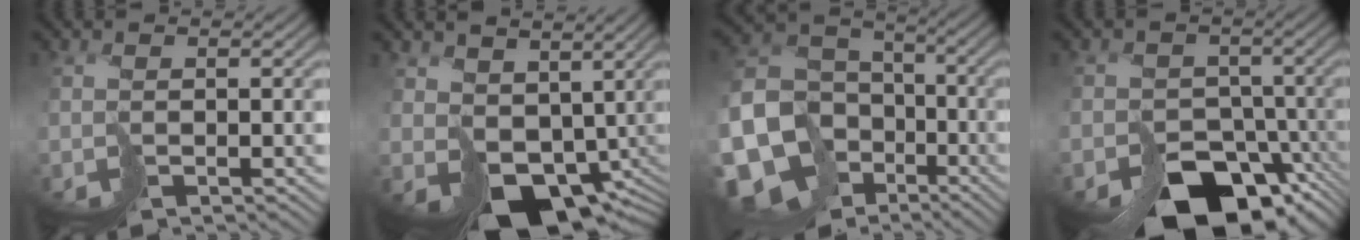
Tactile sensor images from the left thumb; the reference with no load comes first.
{"total": 10.6, "force": [0.8, 8.3, 6.7], "torque": [-0.143, -0.037, 0.048]}
{"total": 17.0, "force": [-8.0, 13.1, 7.1], "torque": [-0.195, -0.045, -0.115]}
{"total": 11.3, "force": [-7.4, 7.1, 4.6], "torque": [-0.062, -0.033, -0.098]}